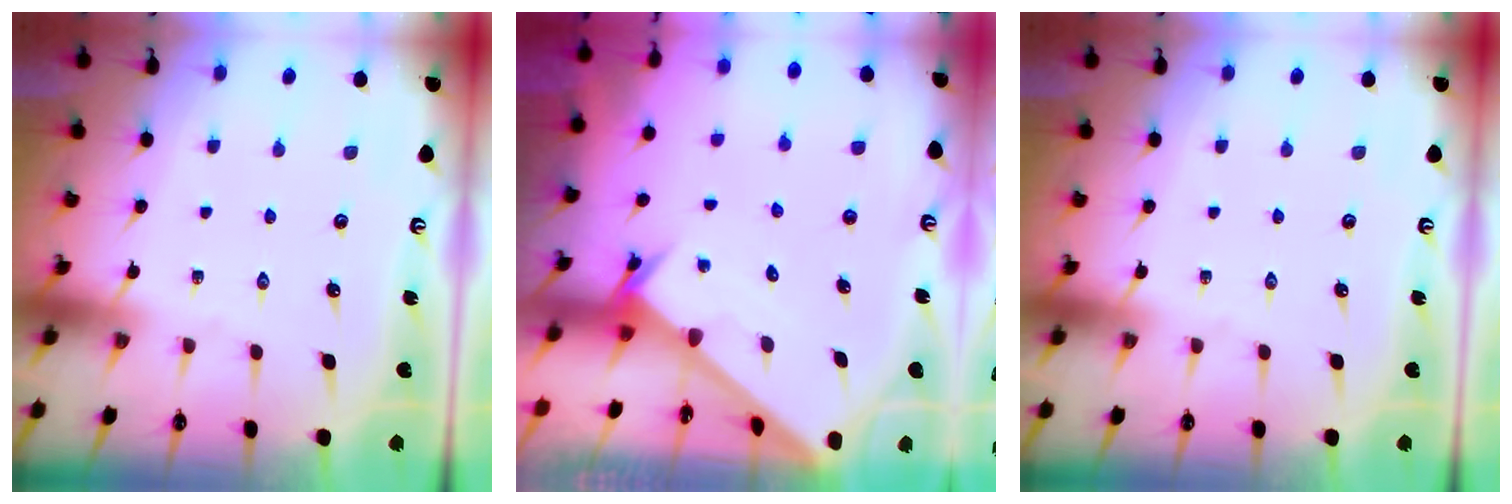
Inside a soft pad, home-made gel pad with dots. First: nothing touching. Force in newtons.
{"total": 2.4, "press": 2.4, "slide": 0.2}
{"total": 0.0}